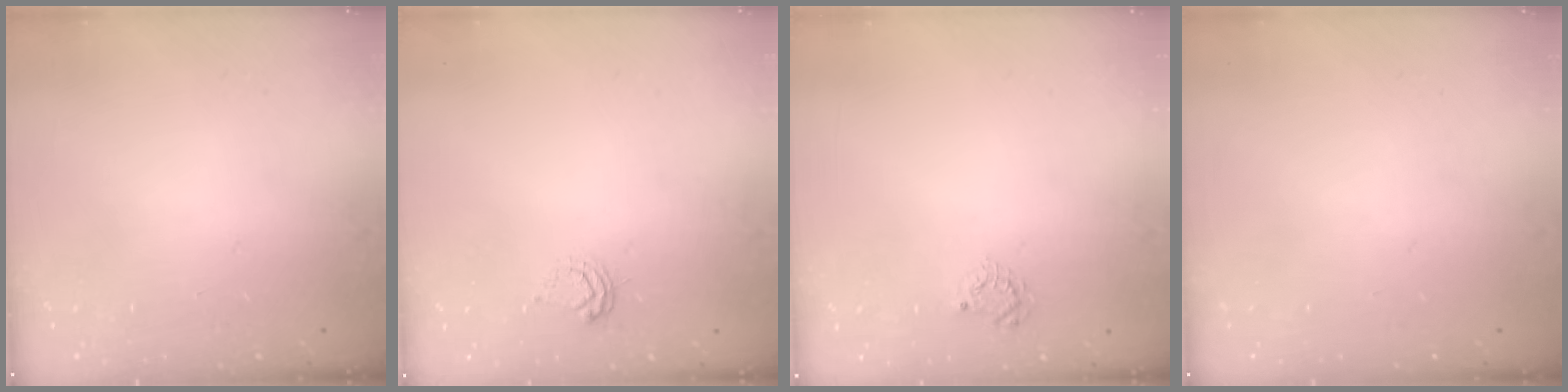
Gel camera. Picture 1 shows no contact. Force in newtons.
{"total": 3.6, "press": 3.6, "slide": 0.3}
{"total": 4.0, "press": 4.0, "slide": 0.5}
{"total": 0.0}